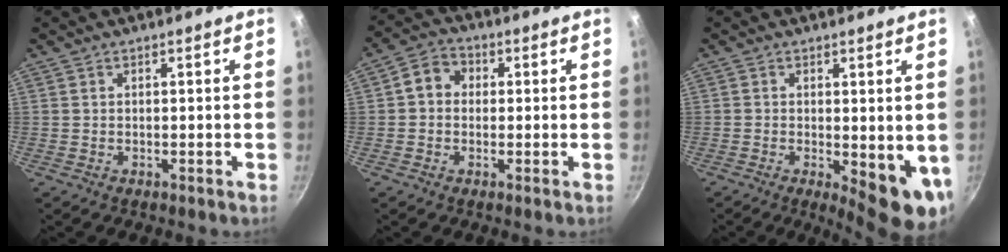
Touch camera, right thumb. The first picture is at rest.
{"total": 5.5, "force": [0.5, 4.7, 2.9], "torque": [-0.029, 0.012, -0.008]}
{"total": 9.3, "force": [-0.9, 3.5, 8.6], "torque": [-0.100, -0.015, -0.006]}